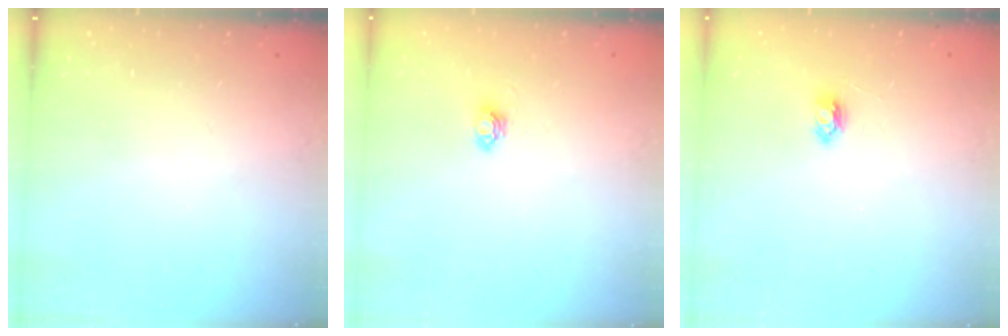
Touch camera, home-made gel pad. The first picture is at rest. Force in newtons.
{"total": 3.9, "press": 3.9, "slide": 0.4}
{"total": 3.3, "press": 3.3, "slide": 0.4}